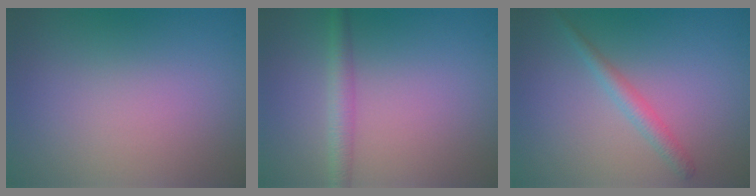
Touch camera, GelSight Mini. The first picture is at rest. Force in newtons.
{"total": 2.3, "press": 2.3, "slide": 0.1}
{"total": 1.9, "press": 1.9, "slide": 0.1}